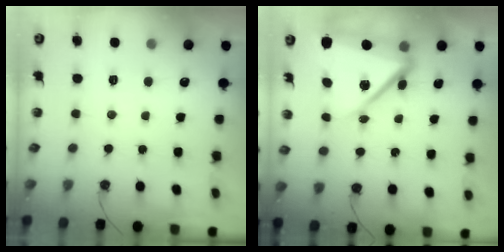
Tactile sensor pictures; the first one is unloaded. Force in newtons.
{"total": 12.6, "press": 12.6, "slide": 1.0}